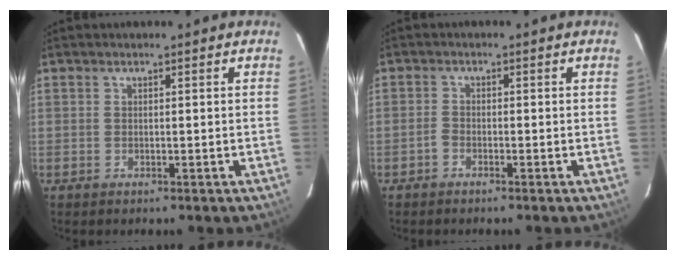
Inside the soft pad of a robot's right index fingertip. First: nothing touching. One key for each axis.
{"total": 1.4, "fx": -1.1, "fy": 0.5, "fz": 0.5, "tx": -0.018, "ty": 0.003, "tz": -0.027}